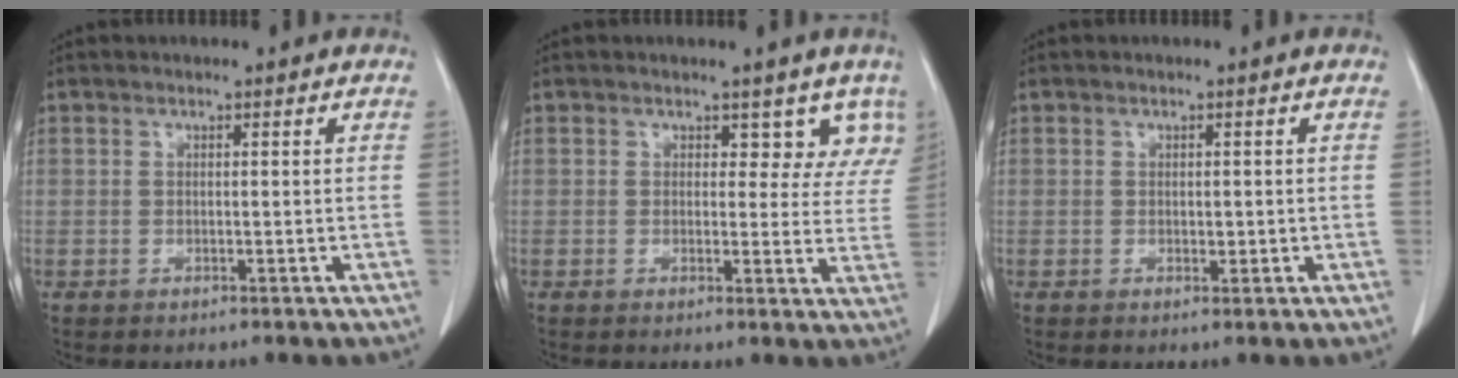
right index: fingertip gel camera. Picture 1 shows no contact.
{"total": 5.4, "force": [4.0, 3.3, 1.8], "torque": [0.009, -0.006, 0.029]}
{"total": 1.0, "force": [0.0, 0.7, 0.8], "torque": [-0.009, 0.000, 0.002]}